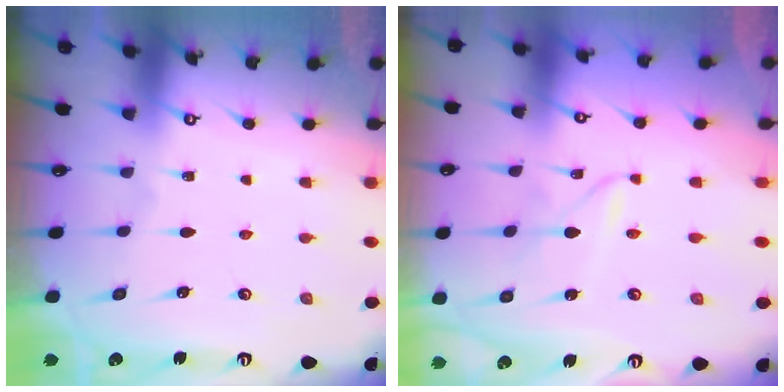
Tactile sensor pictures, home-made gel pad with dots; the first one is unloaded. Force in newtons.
{"total": 2.1, "press": 2.1, "slide": 0.1}